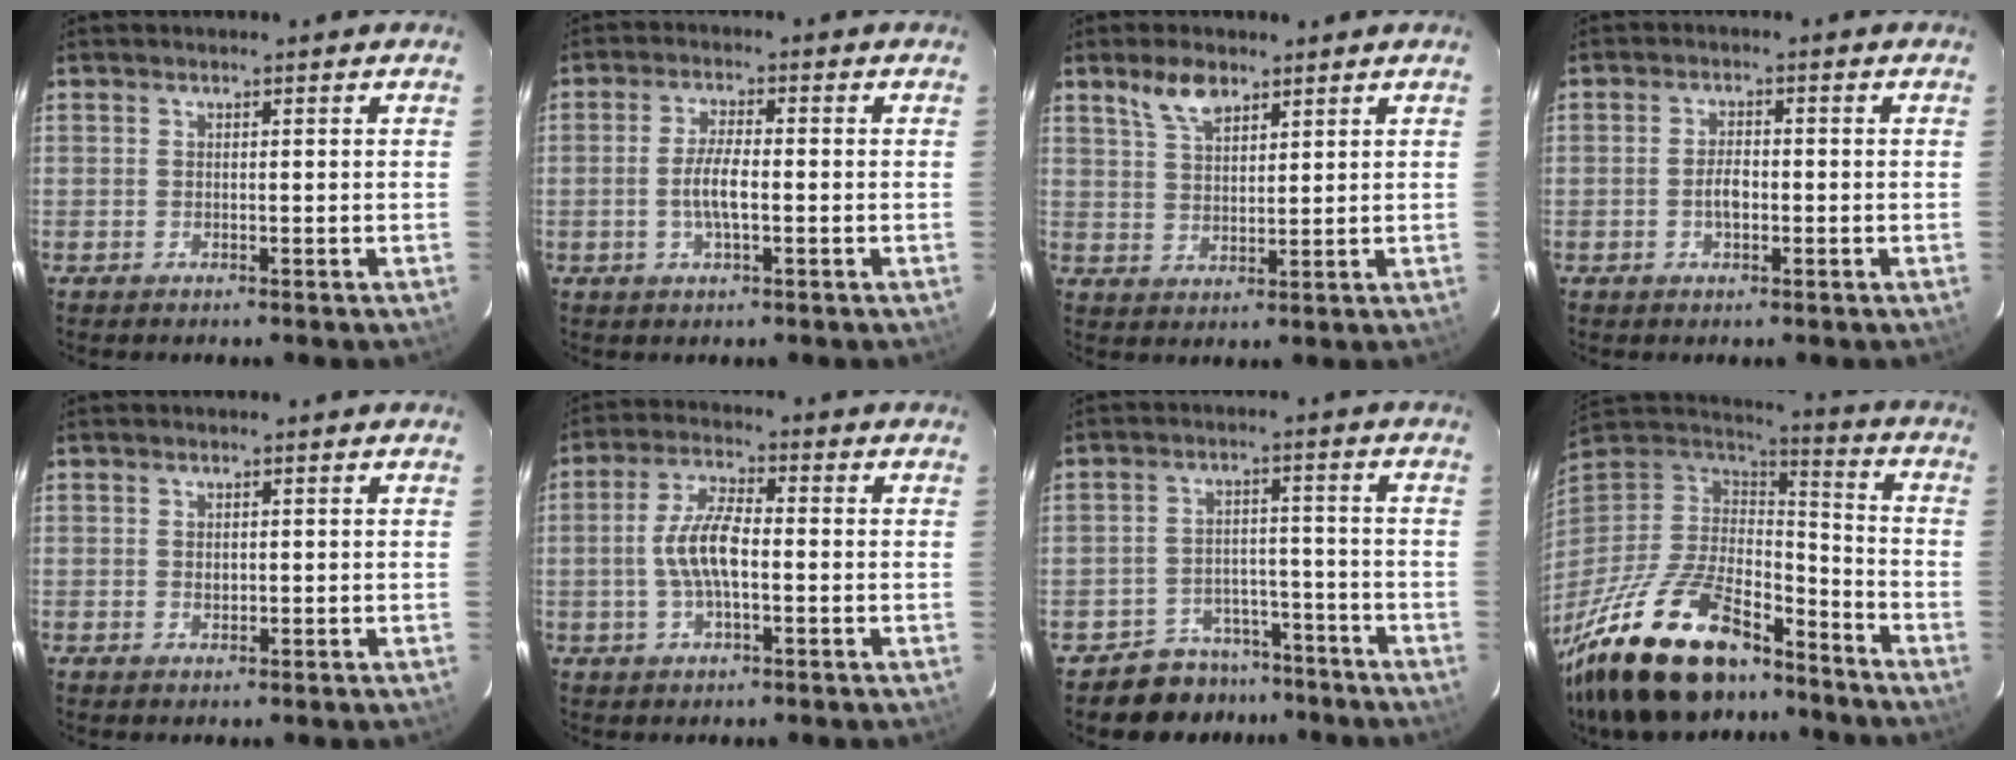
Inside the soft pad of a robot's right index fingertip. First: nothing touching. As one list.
[{"total": 4.9, "force": [-1.1, 1.0, 4.6], "torque": [-0.095, 0.001, -0.021]}, {"total": 5.9, "force": [4.0, 2.6, 3.3], "torque": [-0.060, 0.008, 0.079]}, {"total": 2.7, "force": [-0.9, 1.3, 2.3], "torque": [-0.044, 0.003, -0.015]}, {"total": 0.8, "force": [0.0, 0.6, 0.6], "torque": [-0.010, 0.000, 0.000]}, {"total": 7.4, "force": [-1.2, 2.4, 6.9], "torque": [-0.141, 0.009, -0.024]}, {"total": 10.5, "force": [-9.0, 5.5, 0.8], "torque": [-0.019, 0.051, -0.125]}, {"total": 30.8, "force": [-21.7, 12.7, 17.8], "torque": [-0.365, -0.019, -0.357]}]